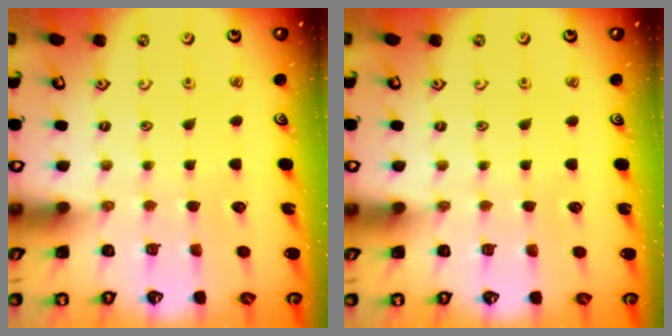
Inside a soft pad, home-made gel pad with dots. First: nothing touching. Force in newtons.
{"total": 0.0}